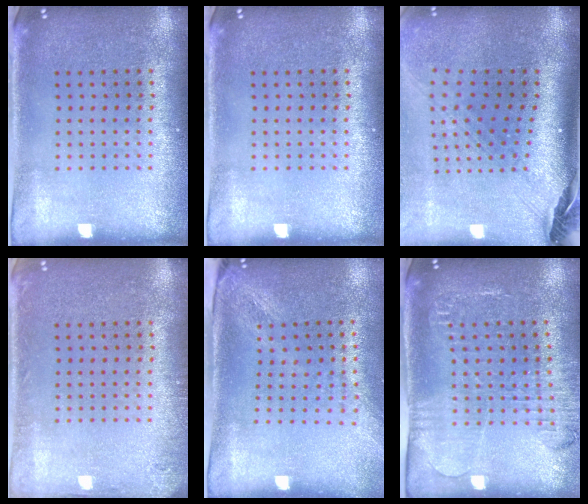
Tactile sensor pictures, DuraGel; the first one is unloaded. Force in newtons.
{"total": 0.0}
{"total": 3.0, "press": 2.2, "slide": 2.1}
{"total": 1.2, "press": 1.2, "slide": 0.1}
{"total": 2.1, "press": 1.7, "slide": 1.3}
{"total": 1.9, "press": 1.9, "slide": 0.1}